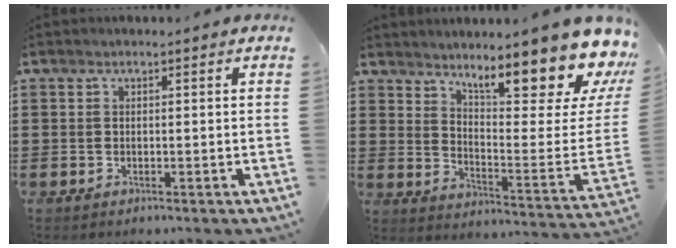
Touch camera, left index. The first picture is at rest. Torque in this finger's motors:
{"motor_torque": [2.14, 0.00, 0.53, 0.21]}